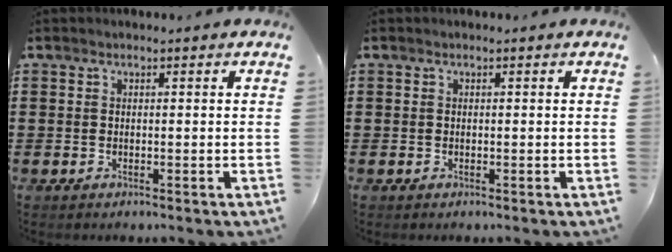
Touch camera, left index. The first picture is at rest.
{"total": 0.0}